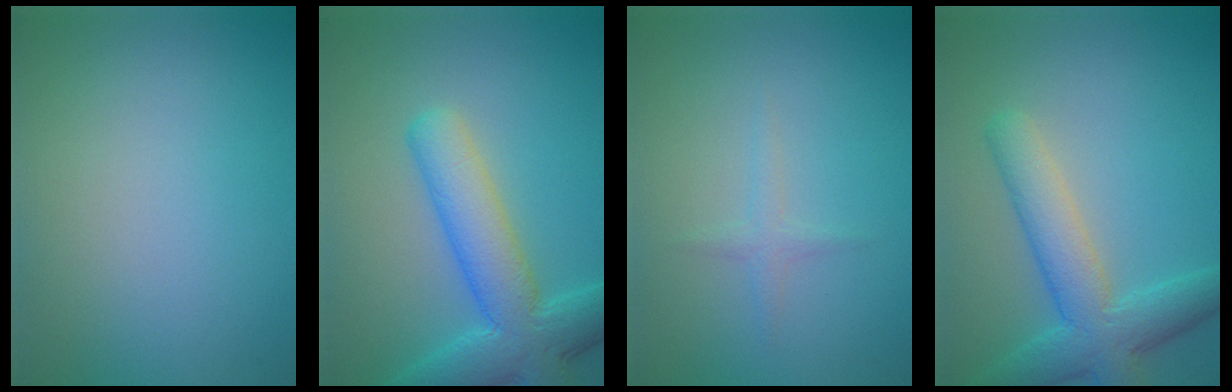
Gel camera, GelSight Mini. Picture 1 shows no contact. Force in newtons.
{"total": 7.7, "press": 7.7, "slide": 0.4}
{"total": 1.1, "press": 1.1, "slide": 0.1}
{"total": 6.1, "press": 6.1, "slide": 0.3}